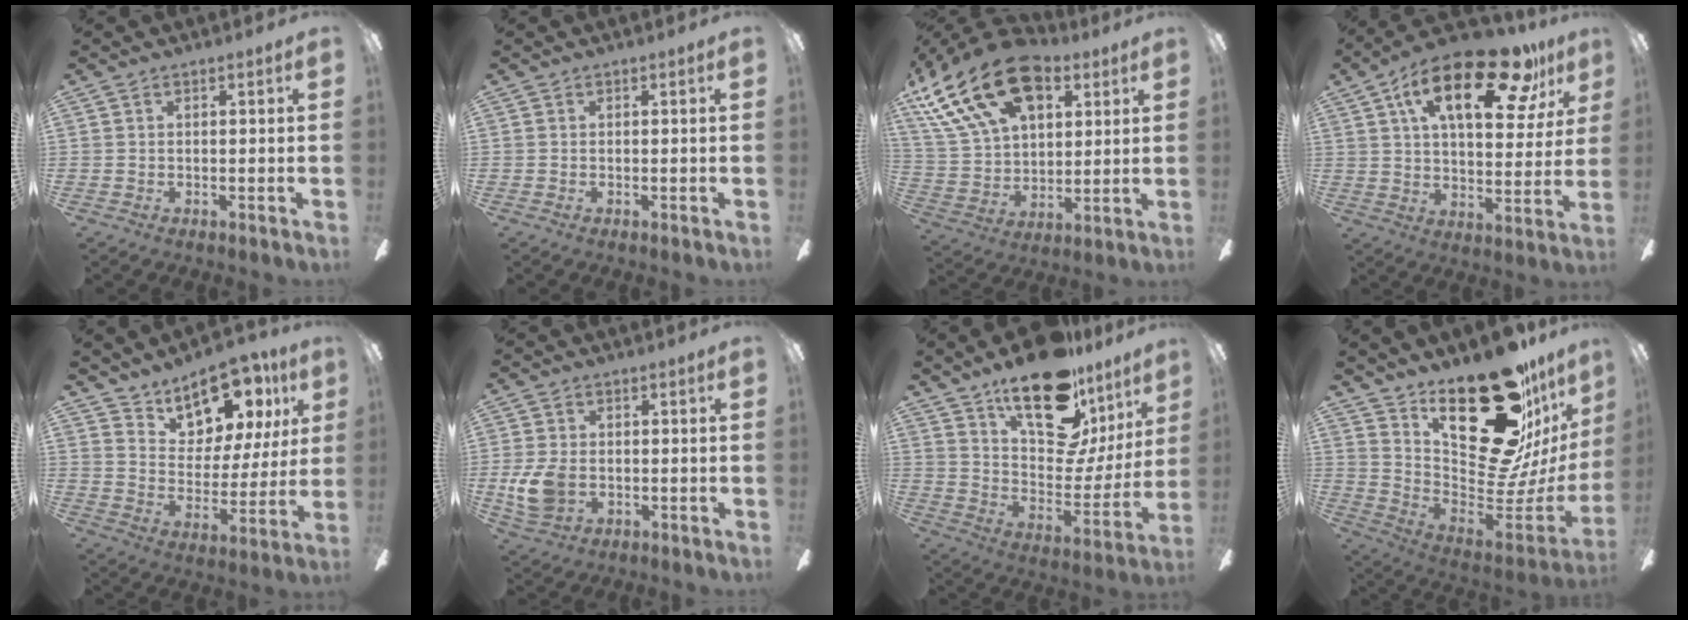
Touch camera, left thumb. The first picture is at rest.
{"total": 0.0}
{"total": 24.0, "force": [13.4, 13.9, 14.2], "torque": [-0.283, -0.062, 0.238]}
{"total": 22.5, "force": [12.1, 9.2, 16.6], "torque": [-0.255, -0.044, 0.193]}
{"total": 14.9, "force": [11.7, 6.9, 6.2], "torque": [-0.098, -0.080, 0.209]}
{"total": 7.7, "force": [-1.3, 5.4, 5.3], "torque": [-0.127, 0.006, -0.023]}
{"total": 23.1, "force": [15.4, 10.5, 13.6], "torque": [-0.201, -0.099, 0.269]}
{"total": 29.7, "force": [17.8, 13.0, 20.0], "torque": [-0.241, -0.144, 0.343]}